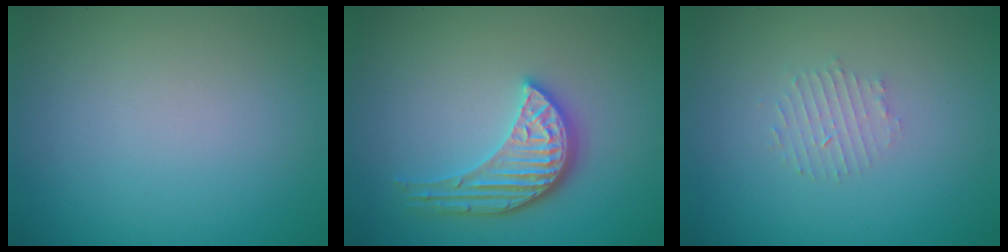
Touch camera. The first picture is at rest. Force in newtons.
{"total": 4.3, "press": 3.6, "slide": 2.4}
{"total": 1.6, "press": 1.5, "slide": 0.3}